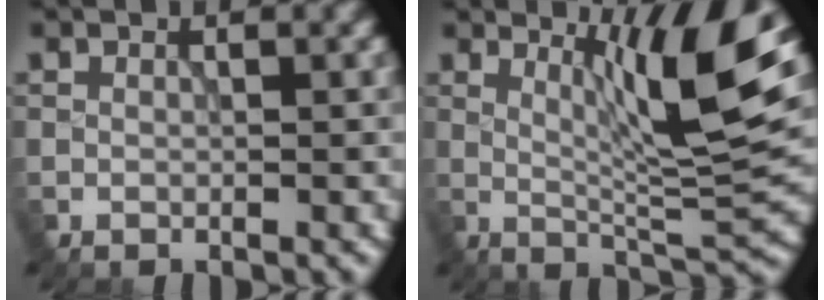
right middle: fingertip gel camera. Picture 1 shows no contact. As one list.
[{"total": 8.4, "force": [3.0, 1.1, 7.8], "torque": [-0.118, -0.005, 0.052]}]